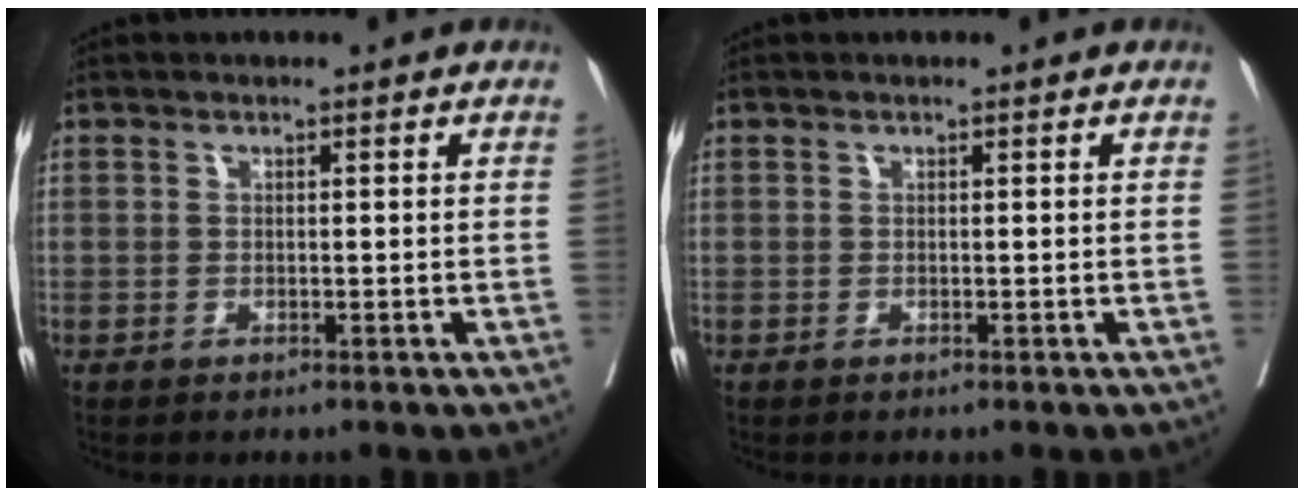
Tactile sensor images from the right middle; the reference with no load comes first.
{"total": 0.0}